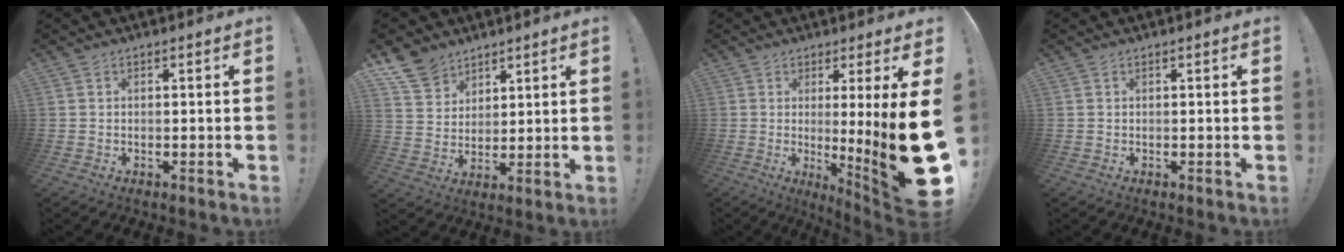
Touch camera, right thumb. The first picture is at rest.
{"total": 10.3, "force": [7.7, 6.5, 2.3], "torque": [-0.046, -0.052, 0.153]}
{"total": 17.8, "force": [0.1, -0.4, 17.8], "torque": [-0.231, -0.059, 0.010]}
{"total": 0.0}